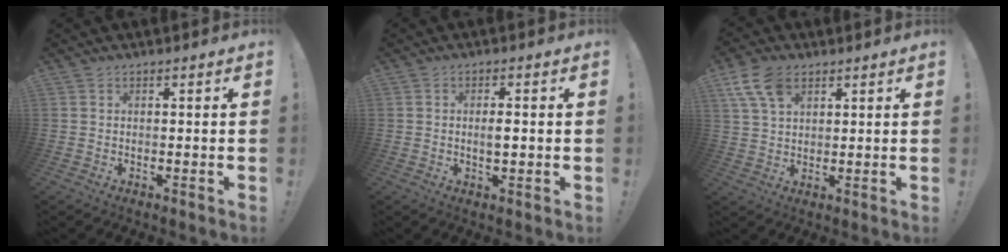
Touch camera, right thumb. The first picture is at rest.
{"total": 2.8, "force": [0.0, 0.8, 2.7], "torque": [-0.033, -0.005, -0.004]}
{"total": 9.0, "force": [4.8, 5.2, 5.6], "torque": [-0.105, -0.005, 0.096]}